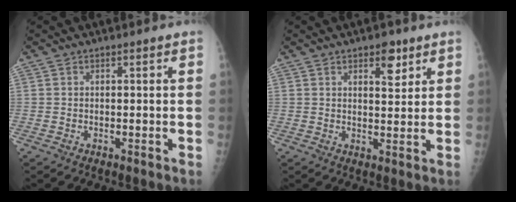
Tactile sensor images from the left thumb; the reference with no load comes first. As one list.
[{"total": 4.9, "force": [2.8, 2.3, 3.2], "torque": [-0.028, -0.016, 0.039]}]